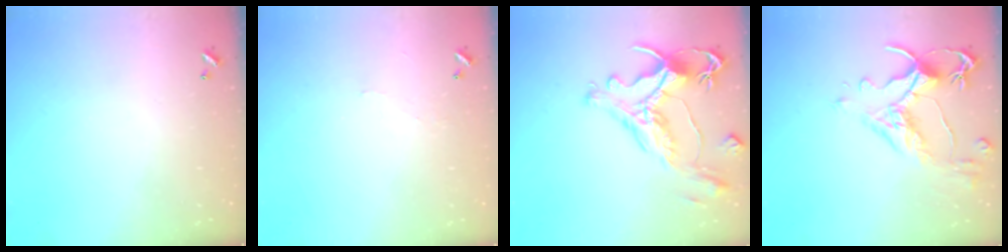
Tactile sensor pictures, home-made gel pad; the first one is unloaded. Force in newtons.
{"total": 2.1, "press": 2.1, "slide": 0.6}
{"total": 1.6, "press": 1.0, "slide": 1.3}
{"total": 3.2, "press": 2.9, "slide": 1.4}